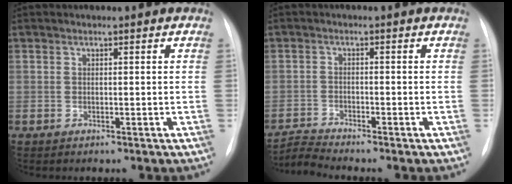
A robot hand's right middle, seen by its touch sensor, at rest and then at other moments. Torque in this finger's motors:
{"motor_torque": [-0.20, -0.13, -0.06, 0.01]}